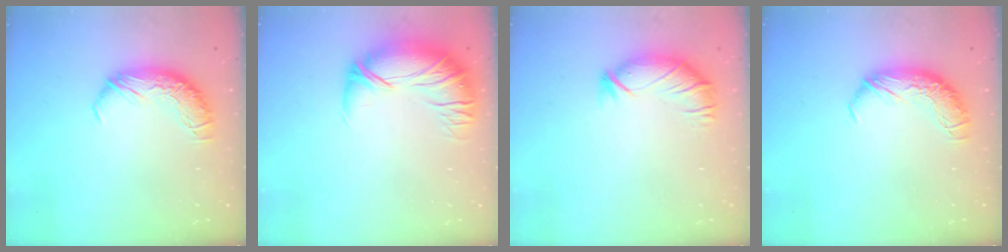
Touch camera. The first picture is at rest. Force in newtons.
{"total": 2.8, "press": 0.1, "slide": 2.8}
{"total": 3.0, "press": 2.5, "slide": 1.7}
{"total": 0.0}